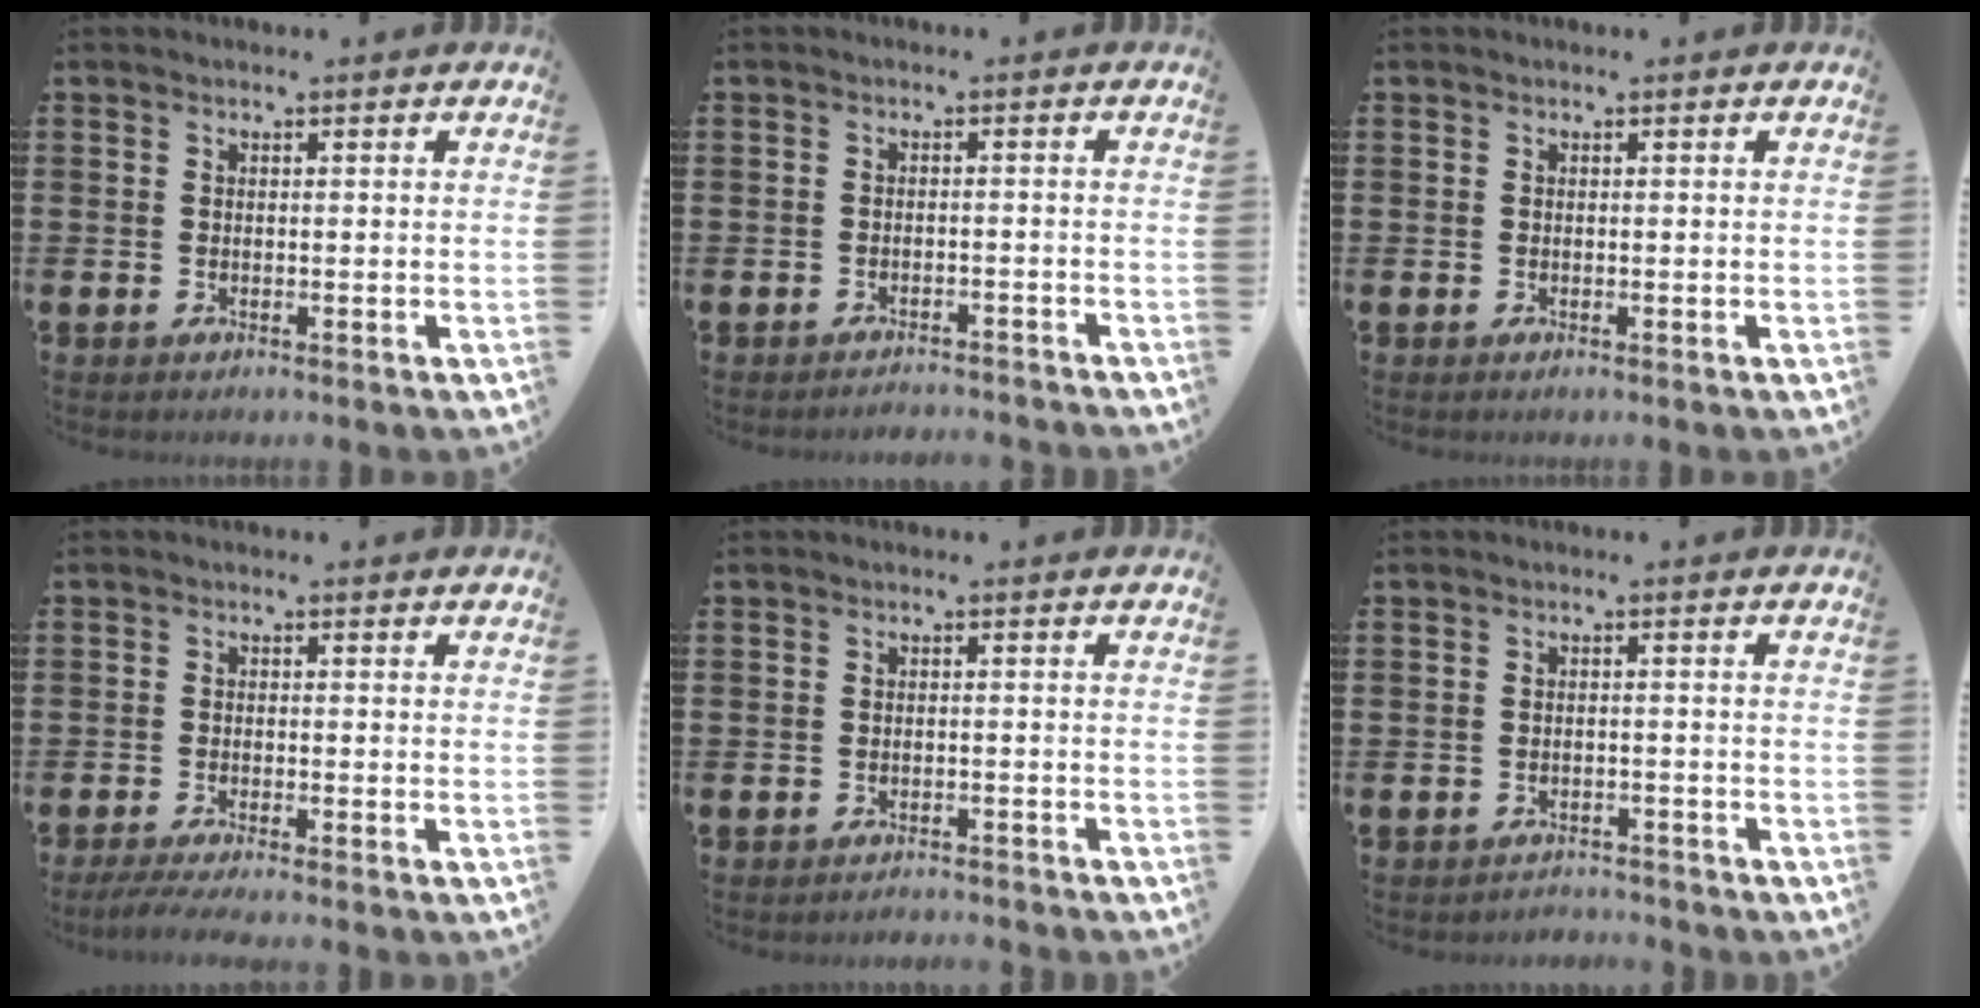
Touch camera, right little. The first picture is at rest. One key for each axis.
{"total": 1.5, "fx": -1.5, "fy": -0.1, "fz": -0.1, "tx": -0.001, "ty": 0.004, "tz": -0.032}
{"total": 0.0}
{"total": 1.9, "fx": -1.4, "fy": 0.0, "fz": 1.3, "tx": -0.019, "ty": 0.000, "tz": -0.026}
{"total": 1.2, "fx": -1.2, "fy": -0.1, "fz": -0.1, "tx": -0.001, "ty": 0.003, "tz": -0.026}
{"total": 1.7, "fx": -1.7, "fy": 0.0, "fz": -0.2, "tx": -0.002, "ty": 0.004, "tz": -0.037}